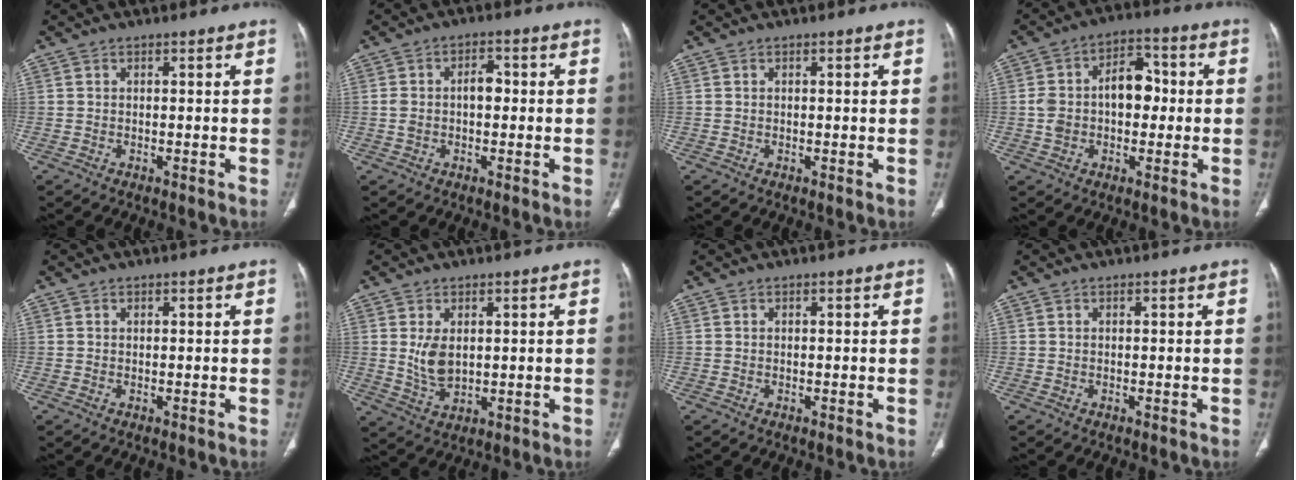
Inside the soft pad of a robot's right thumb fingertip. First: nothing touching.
{"total": 4.4, "force": [-0.1, 2.7, 3.5], "torque": [-0.065, 0.022, -0.002]}
{"total": 0.5, "force": [0.1, 0.1, 0.5], "torque": [-0.008, -0.001, 0.000]}
{"total": 11.0, "force": [0.0, 7.4, 8.1], "torque": [-0.112, 0.037, -0.003]}
{"total": 0.0}
{"total": 5.4, "force": [1.0, 3.2, 4.2], "torque": [-0.077, -0.014, 0.029]}
{"total": 0.0}
{"total": 0.0}